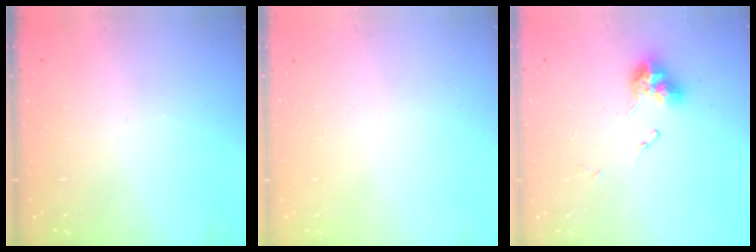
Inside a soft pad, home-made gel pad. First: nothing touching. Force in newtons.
{"total": 0.0}
{"total": 10.0, "press": 9.9, "slide": 1.1}